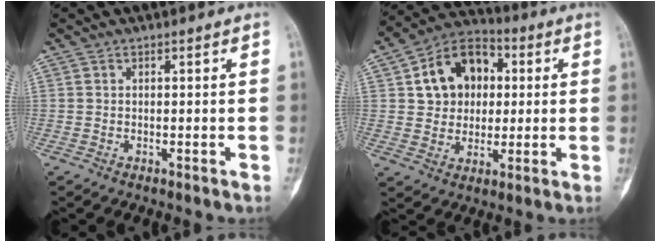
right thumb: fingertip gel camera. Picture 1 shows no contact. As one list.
[{"total": 13.7, "force": [2.9, 10.6, 8.1], "torque": [-0.092, 0.013, 0.043]}]